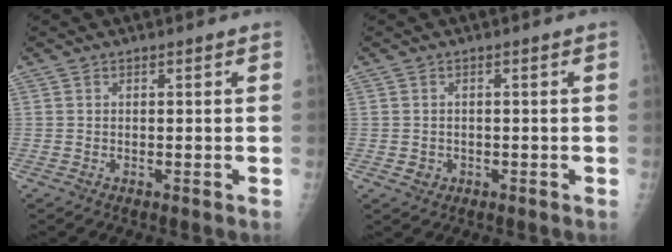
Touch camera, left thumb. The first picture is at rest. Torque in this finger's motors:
{"motor_torque": [-0.28, 0.23, -0.10, -0.04, 0.00]}